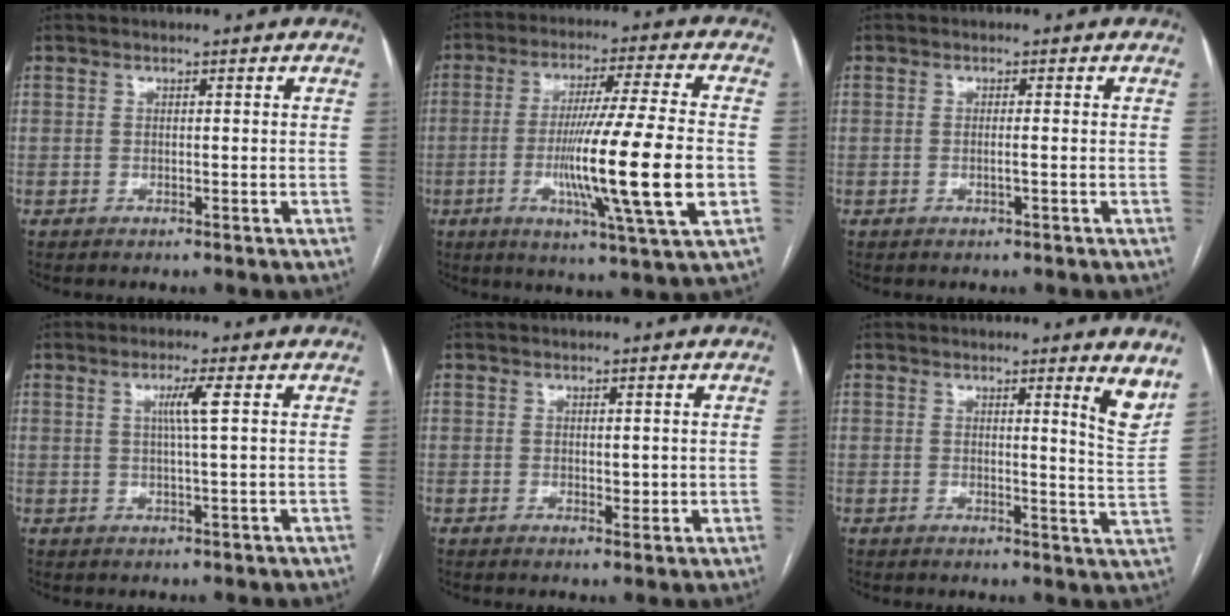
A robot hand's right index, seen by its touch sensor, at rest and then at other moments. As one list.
[{"total": 17.5, "force": [-3.5, -0.8, 17.1], "torque": [-0.299, -0.019, -0.062]}, {"total": 2.4, "force": [-0.4, -0.5, 2.3], "torque": [-0.046, -0.005, -0.008]}, {"total": 3.3, "force": [0.9, -0.7, 3.2], "torque": [-0.061, -0.001, 0.015]}, {"total": 1.7, "force": [0.1, 1.0, 1.3], "torque": [-0.017, -0.004, 0.004]}, {"total": 5.6, "force": [3.7, -0.6, 4.2], "torque": [-0.053, -0.033, 0.034]}]